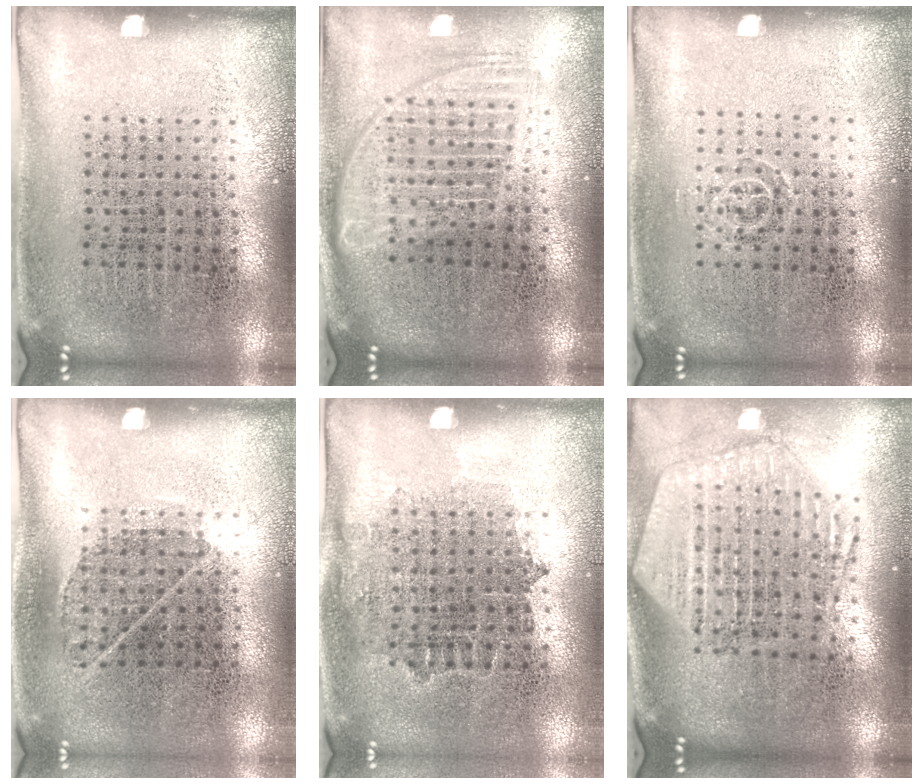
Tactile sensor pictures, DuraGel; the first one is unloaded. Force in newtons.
{"total": 1.8, "press": 1.5, "slide": 0.9}
{"total": 0.7, "press": 0.5, "slide": 0.5}
{"total": 0.8, "press": 0.6, "slide": 0.5}
{"total": 0.8, "press": 0.8, "slide": 0.4}
{"total": 2.4, "press": 2.1, "slide": 1.2}